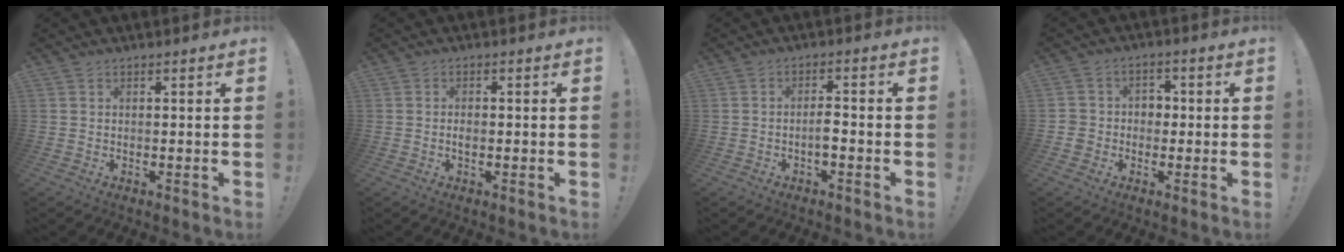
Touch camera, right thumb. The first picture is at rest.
{"total": 1.5, "force": [-0.6, 0.7, 1.1], "torque": [-0.021, 0.004, -0.011]}
{"total": 3.8, "force": [-1.5, 1.2, 3.3], "torque": [-0.070, 0.005, -0.027]}
{"total": 5.8, "force": [-1.3, 5.5, 1.5], "torque": [-0.031, 0.018, -0.023]}